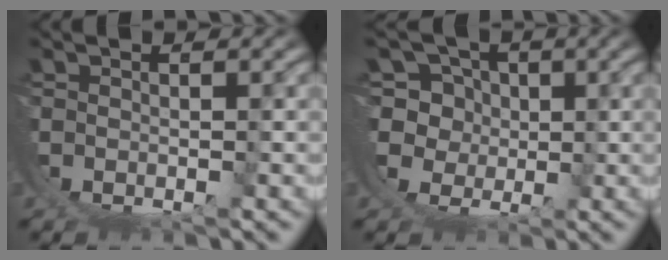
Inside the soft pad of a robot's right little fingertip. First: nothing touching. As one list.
[{"total": 11.1, "force": [0.1, 10.2, 4.3], "torque": [-0.134, -0.050, 0.007]}]